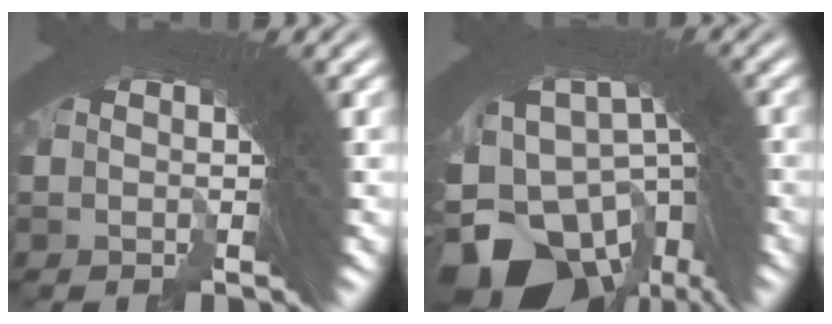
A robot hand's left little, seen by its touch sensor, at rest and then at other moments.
{"total": 17.2, "force": [-6.2, 11.0, 11.7], "torque": [-0.250, -0.070, -0.066]}